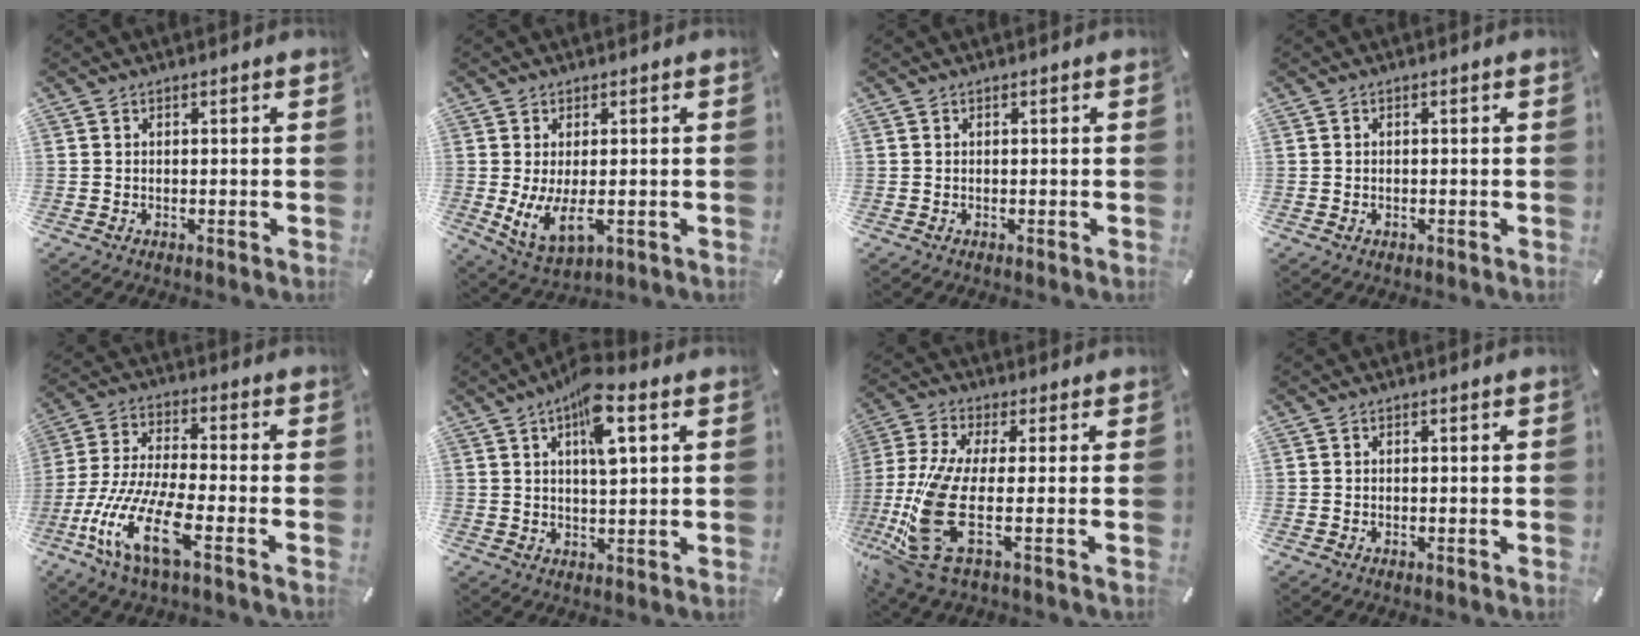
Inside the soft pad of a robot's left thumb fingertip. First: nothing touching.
{"total": 8.8, "force": [-0.3, 4.0, 7.8], "torque": [-0.161, -0.021, -0.001]}
{"total": 0.0}
{"total": 0.5, "force": [-0.1, 0.4, 0.3], "torque": [-0.005, 0.001, -0.003]}
{"total": 16.5, "force": [-7.2, 4.8, 14.0], "torque": [-0.298, 0.004, -0.126]}
{"total": 9.2, "force": [4.2, 2.7, 7.8], "torque": [-0.126, -0.008, 0.065]}
{"total": 17.2, "force": [-2.0, 6.4, 15.9], "torque": [-0.377, -0.030, -0.033]}
{"total": 0.0}